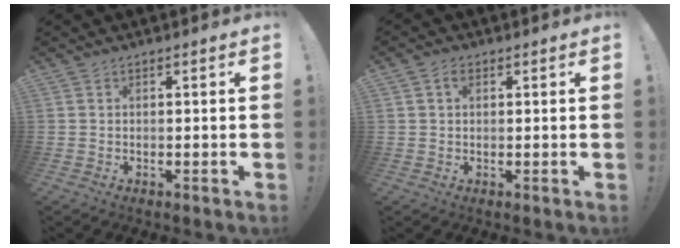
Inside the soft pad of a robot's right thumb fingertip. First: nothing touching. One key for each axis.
{"total": 2.2, "fx": 0.8, "fy": 1.5, "fz": 1.3, "tx": -0.015, "ty": 0.000, "tz": 0.012}